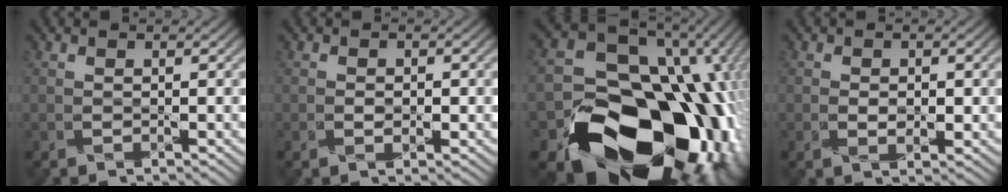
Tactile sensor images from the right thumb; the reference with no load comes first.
{"total": 1.2, "force": [-0.3, 0.7, 0.8], "torque": [-0.015, -0.004, -0.004]}
{"total": 22.5, "force": [-6.5, 17.3, 12.9], "torque": [-0.235, -0.094, -0.068]}
{"total": 1.8, "force": [-0.2, 1.2, 1.3], "torque": [-0.027, -0.005, 0.000]}